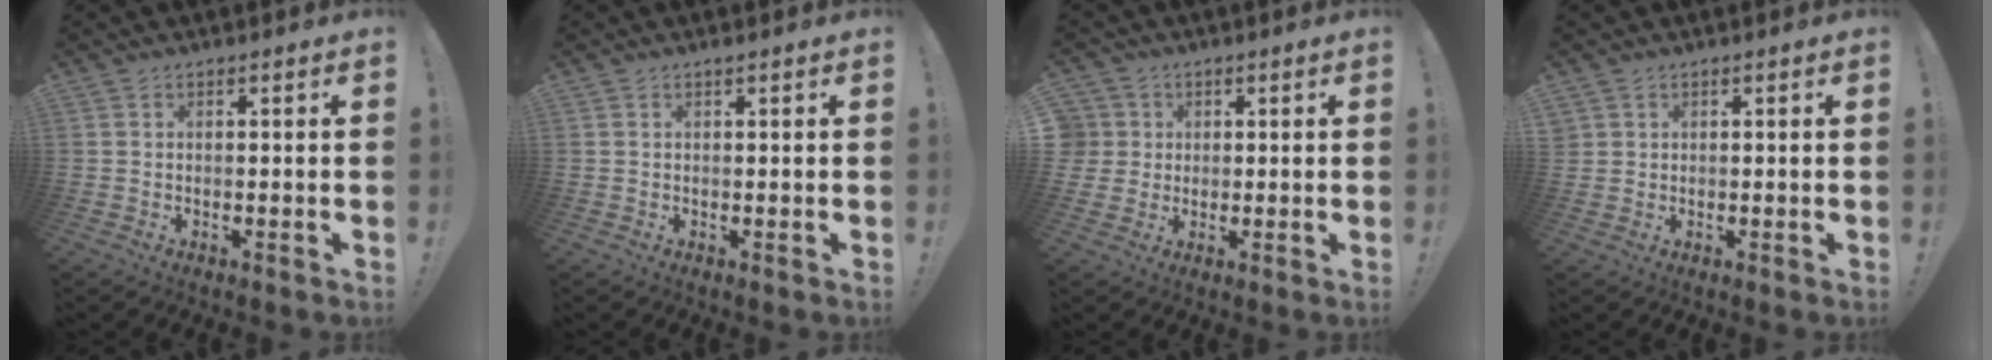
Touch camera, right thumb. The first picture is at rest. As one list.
[{"total": 0.6, "force": [0.5, -0.2, 0.1], "torque": [-0.003, -0.001, 0.010]}, {"total": 5.2, "force": [1.2, 4.9, 0.9], "torque": [-0.029, 0.002, 0.026]}, {"total": 1.4, "force": [0.8, 1.1, 0.3], "torque": [-0.004, -0.001, 0.016]}]